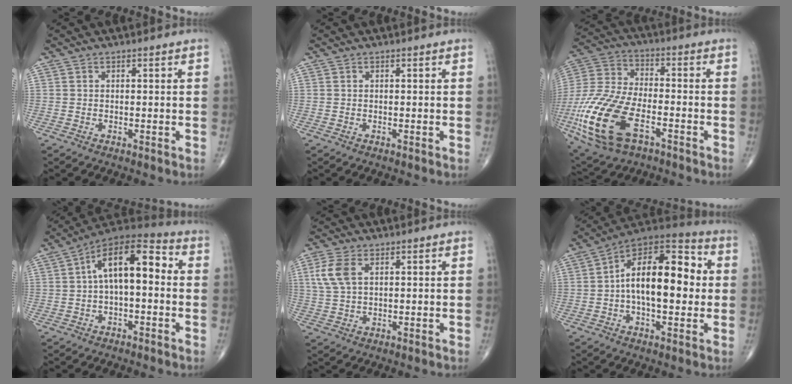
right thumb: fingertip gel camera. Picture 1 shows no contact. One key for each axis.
{"total": 0.0}
{"total": 21.6, "fx": -8.3, "fy": 11.1, "fz": 16.5, "tx": -0.379, "ty": 0.007, "tz": -0.149}
{"total": 13.7, "fx": 1.2, "fy": 6.4, "fz": 12.0, "tx": -0.179, "ty": 0.047, "tz": 0.007}
{"total": 5.9, "fx": 2.0, "fy": 3.2, "fz": 4.5, "tx": -0.109, "ty": 0.006, "tz": 0.043}
{"total": 18.9, "fx": 0.8, "fy": 9.4, "fz": 16.4, "tx": -0.236, "ty": 0.040, "tz": 0.003}